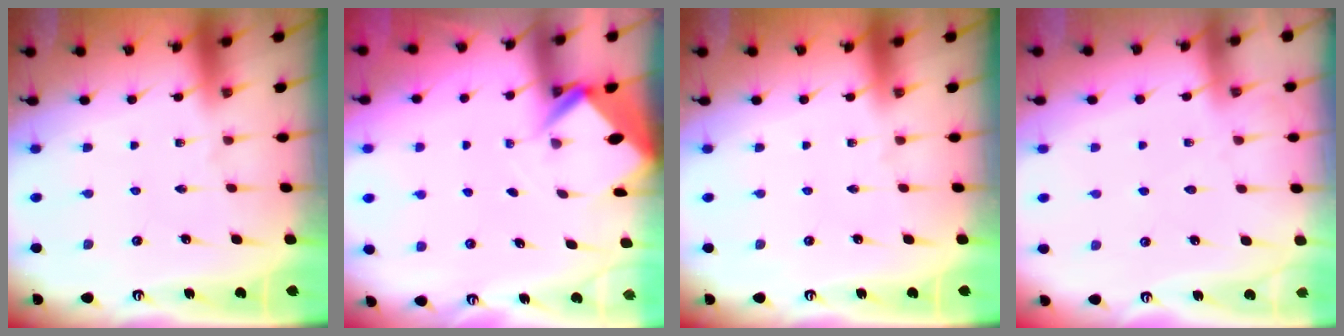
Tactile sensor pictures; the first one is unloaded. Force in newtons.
{"total": 2.7, "press": 2.7, "slide": 0.1}
{"total": 0.0}
{"total": 4.6, "press": 4.5, "slide": 0.6}